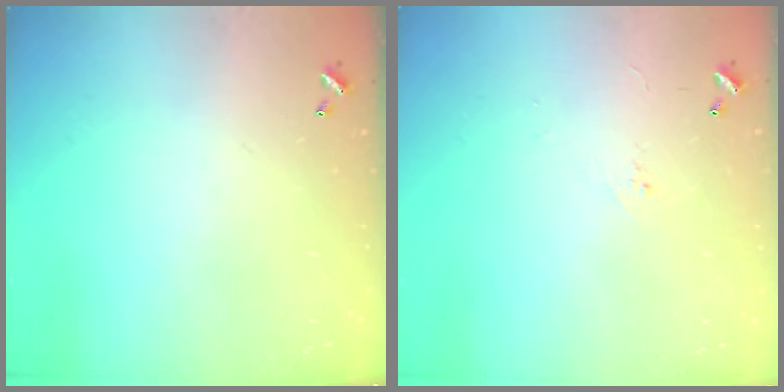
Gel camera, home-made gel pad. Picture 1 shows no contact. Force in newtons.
{"total": 0.6, "press": 0.3, "slide": 0.5}